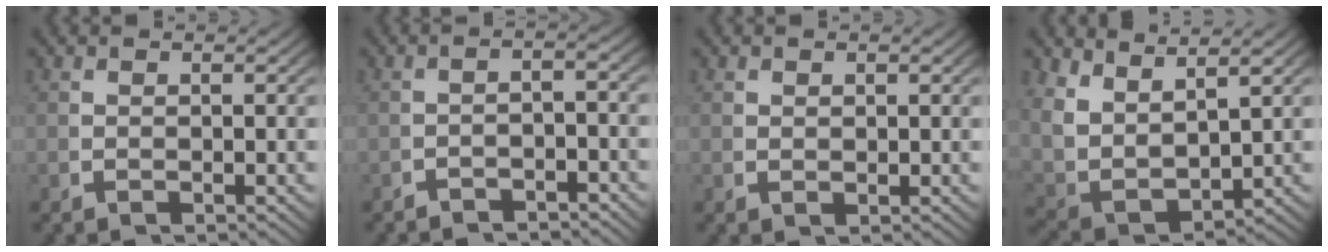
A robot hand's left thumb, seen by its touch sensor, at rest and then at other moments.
{"total": 2.5, "force": [-2.3, 0.4, 0.9], "torque": [-0.014, -0.007, -0.035]}
{"total": 0.9, "force": [0.7, 0.5, 0.3], "torque": [-0.003, -0.007, 0.021]}
{"total": 7.9, "force": [2.0, 5.8, 5.0], "torque": [-0.146, -0.033, 0.054]}